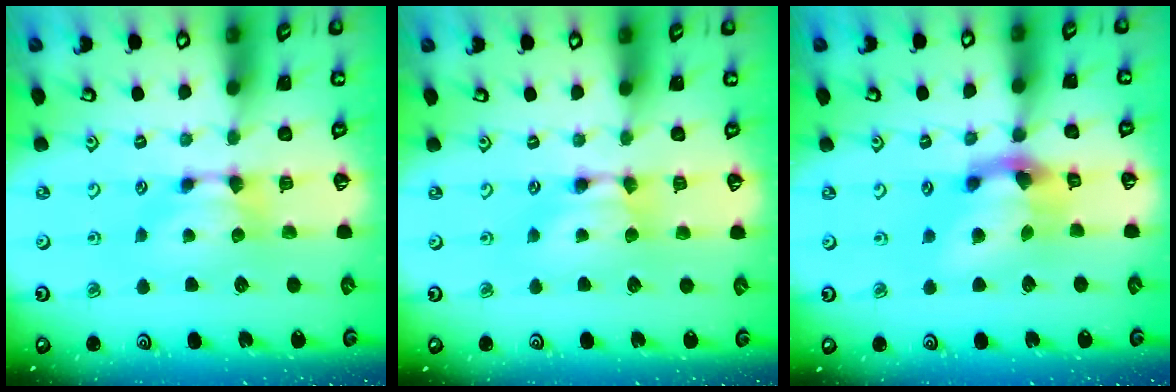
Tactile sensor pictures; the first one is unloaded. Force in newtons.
{"total": 1.6, "press": 1.6, "slide": 0.2}
{"total": 5.5, "press": 5.2, "slide": 1.9}